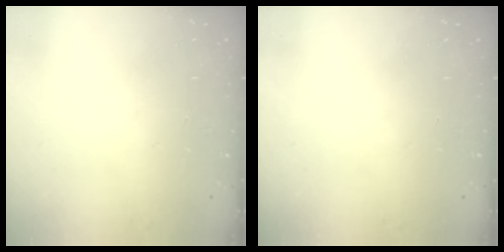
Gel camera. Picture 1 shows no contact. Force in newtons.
{"total": 0.0}